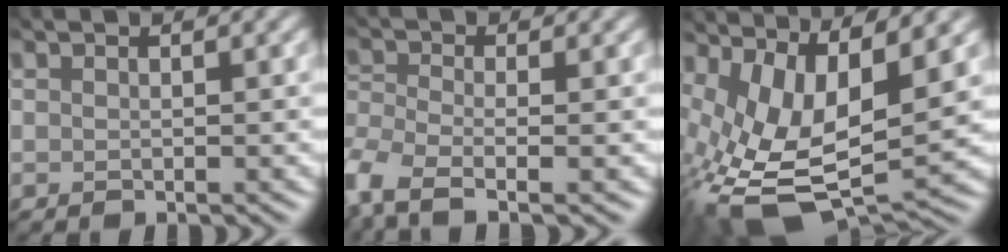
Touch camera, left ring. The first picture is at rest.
{"total": 5.9, "force": [-3.1, 2.9, 4.2], "torque": [-0.111, -0.017, -0.055]}
{"total": 11.9, "force": [0.4, 5.6, 10.4], "torque": [-0.220, -0.012, 0.027]}